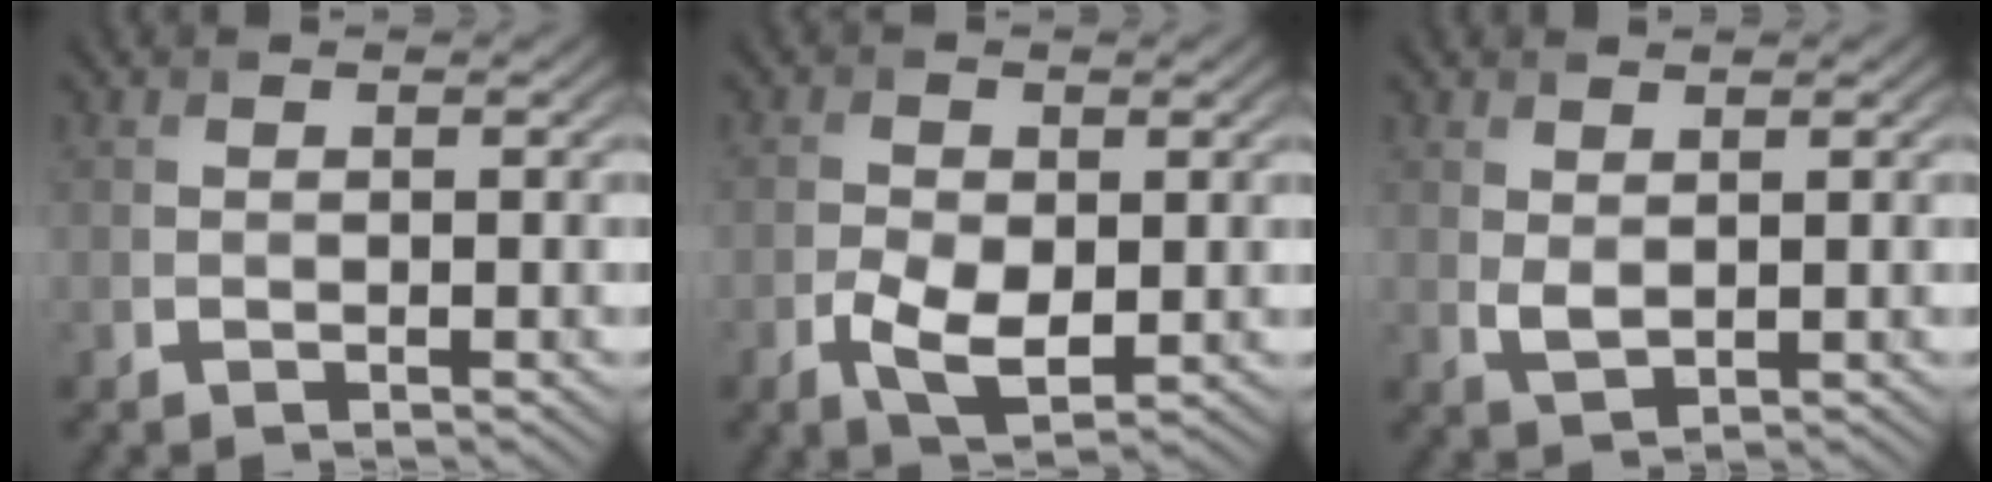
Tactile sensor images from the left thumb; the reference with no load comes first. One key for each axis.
{"total": 4.6, "fx": -1.1, "fy": 2.6, "fz": 3.6, "tx": -0.077, "ty": -0.009, "tz": -0.020}
{"total": 1.7, "fx": 1.0, "fy": 0.8, "fz": 1.2, "tx": -0.033, "ty": -0.004, "tz": 0.022}